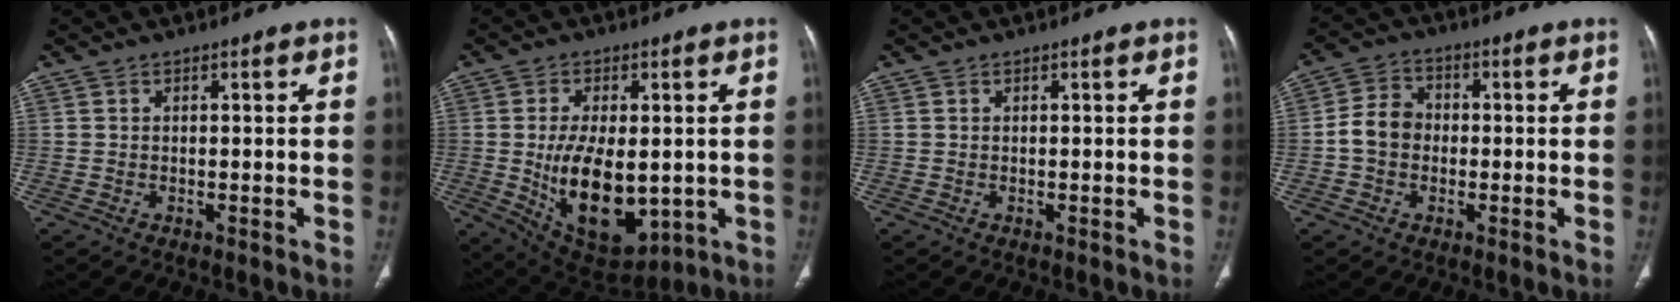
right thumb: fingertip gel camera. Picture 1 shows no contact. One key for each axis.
{"total": 16.5, "fx": -1.6, "fy": 8.9, "fz": 13.8, "tx": -0.214, "ty": -0.018, "tz": 0.001}
{"total": 0.0}
{"total": 6.4, "fx": -0.8, "fy": 5.3, "fz": 3.5, "tx": -0.050, "ty": 0.020, "tz": -0.025}